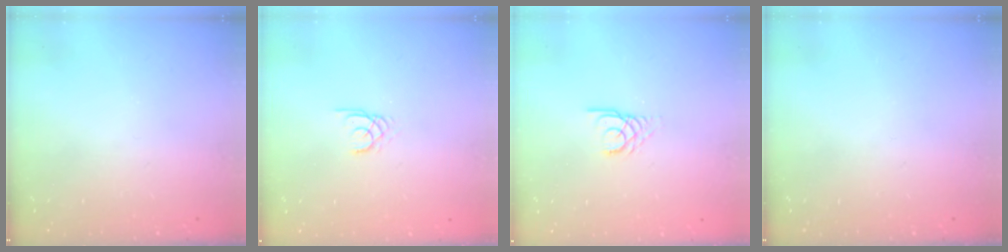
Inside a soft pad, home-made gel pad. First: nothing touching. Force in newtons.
{"total": 1.6, "press": 1.6, "slide": 0.2}
{"total": 1.3, "press": 1.3, "slide": 0.2}
{"total": 0.0}